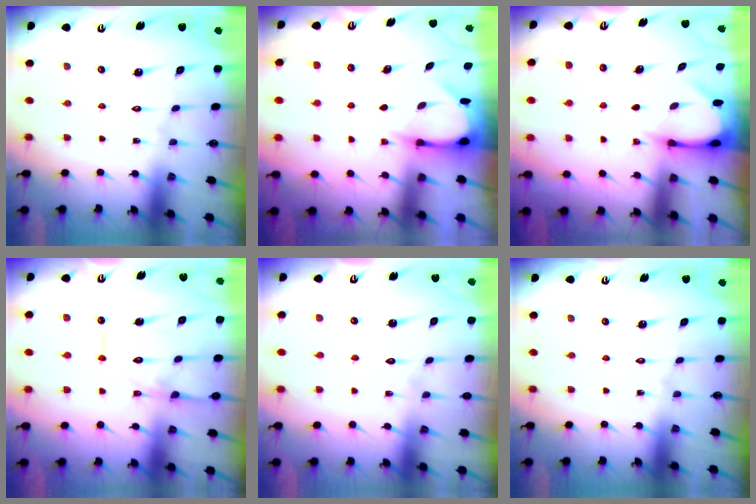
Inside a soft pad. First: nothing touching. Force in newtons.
{"total": 3.8, "press": 3.8, "slide": 0.3}
{"total": 3.5, "press": 3.5, "slide": 0.3}
{"total": 13.1, "press": 13.1, "slide": 1.4}
{"total": 3.4, "press": 3.4, "slide": 0.3}
{"total": 0.0}